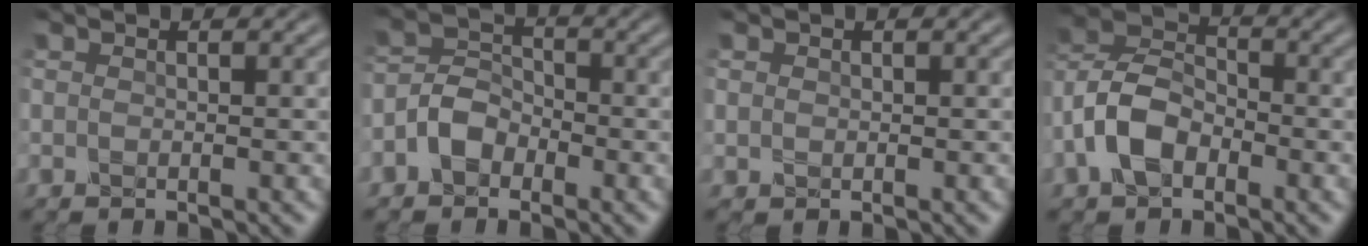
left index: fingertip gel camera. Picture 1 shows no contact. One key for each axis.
{"total": 2.6, "fx": -1.5, "fy": 1.7, "fz": 1.2, "tx": -0.027, "ty": 0.013, "tz": -0.036}
{"total": 1.4, "fx": 0.6, "fy": 1.1, "fz": 0.4, "tx": 0.005, "ty": 0.013, "tz": -0.001}
{"total": 5.5, "fx": -2.3, "fy": 3.5, "fz": 3.5, "tx": -0.081, "ty": 0.013, "tz": -0.052}